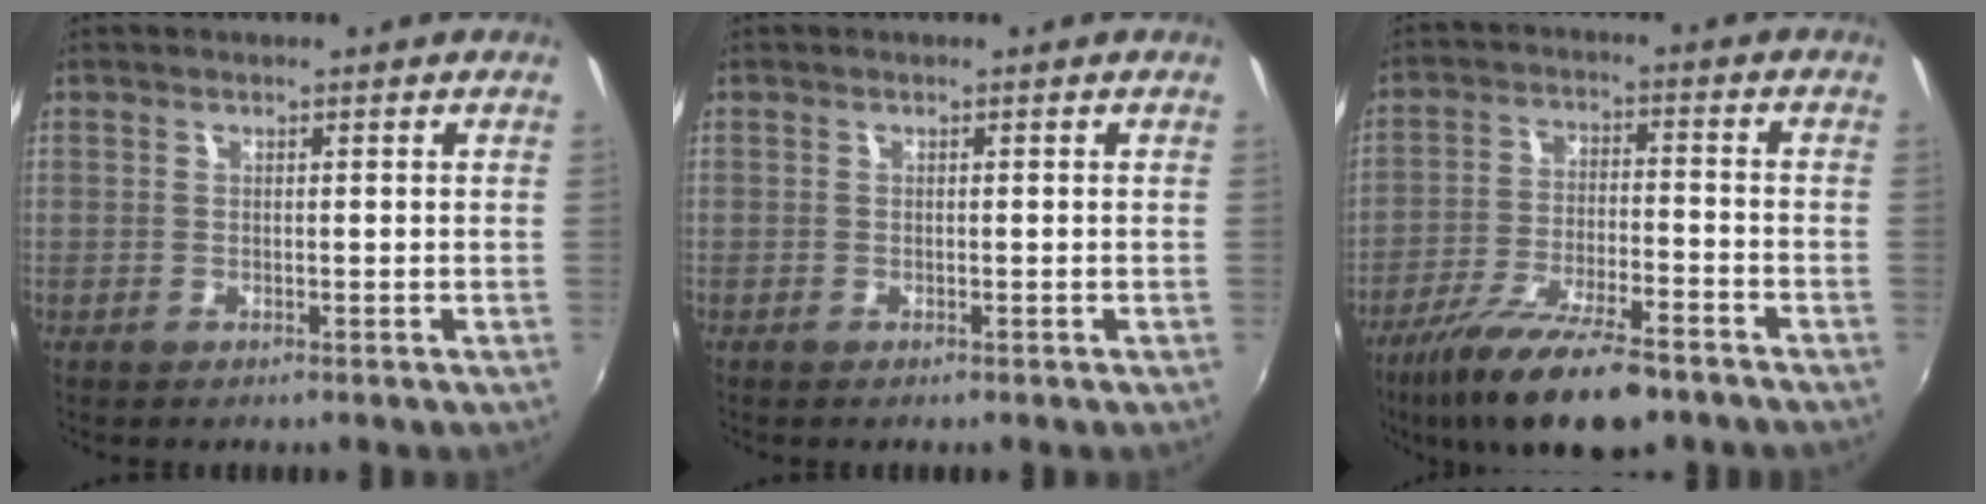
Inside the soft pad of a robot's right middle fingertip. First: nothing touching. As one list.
[{"total": 0.0}, {"total": 16.1, "force": [-11.8, 4.3, 10.0], "torque": [-0.203, -0.032, -0.200]}]